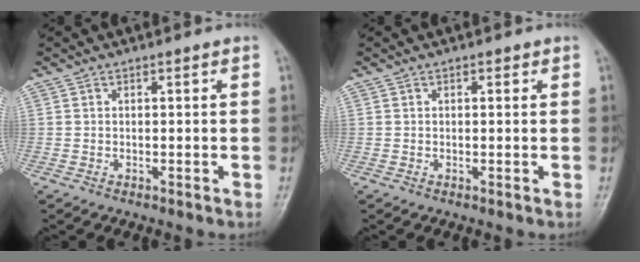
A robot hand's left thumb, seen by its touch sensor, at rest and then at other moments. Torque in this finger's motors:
{"motor_torque": [-0.14, -0.08, 0.00, 0.14, -0.01]}